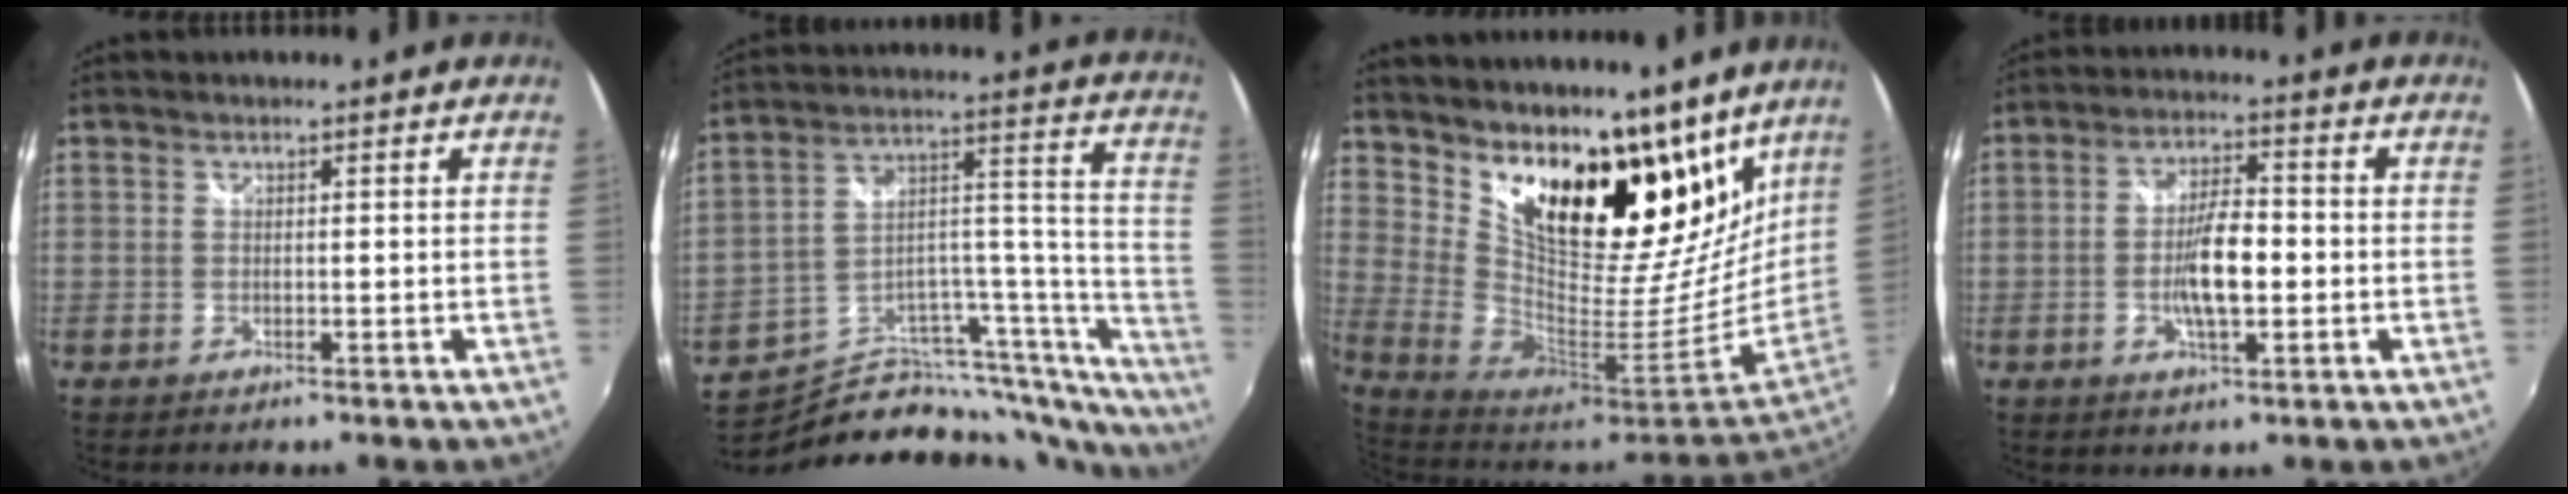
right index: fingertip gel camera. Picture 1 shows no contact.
{"total": 23.9, "force": [-17.4, 9.3, 13.6], "torque": [-0.143, 0.039, -0.268]}
{"total": 24.7, "force": [17.1, 11.3, 13.7], "torque": [-0.232, -0.023, 0.296]}
{"total": 7.9, "force": [-1.5, 2.5, 7.4], "torque": [-0.139, 0.006, -0.023]}